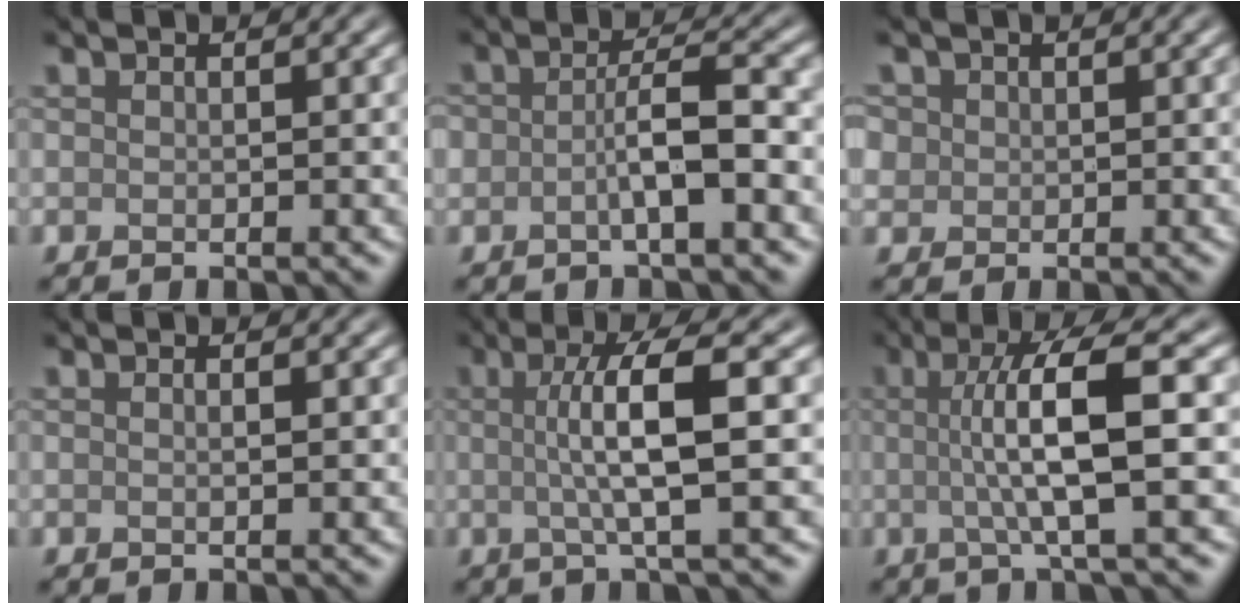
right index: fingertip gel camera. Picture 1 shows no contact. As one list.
[{"total": 3.1, "force": [-1.2, 0.9, 2.7], "torque": [-0.048, 0.011, -0.025]}, {"total": 2.1, "force": [0.8, 1.8, 0.6], "torque": [-0.017, 0.008, 0.016]}, {"total": 0.6, "force": [0.1, 0.1, 0.6], "torque": [-0.010, 0.001, 0.001]}, {"total": 6.3, "force": [0.4, 1.2, 6.1], "torque": [-0.104, 0.008, 0.001]}, {"total": 7.6, "force": [0.4, 1.5, 7.4], "torque": [-0.123, 0.008, 0.005]}]